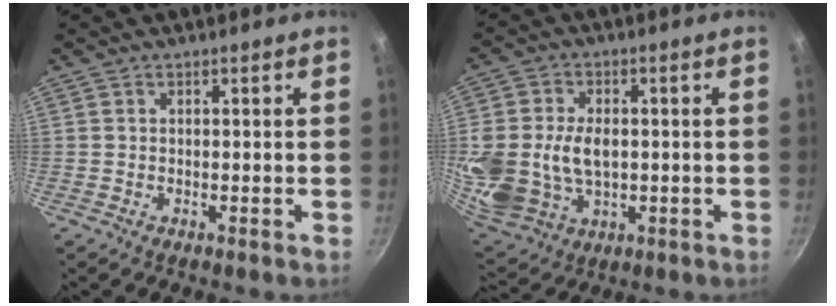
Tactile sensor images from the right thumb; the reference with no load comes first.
{"total": 17.9, "force": [0.2, 13.1, 12.2], "torque": [-0.269, 0.000, 0.016]}